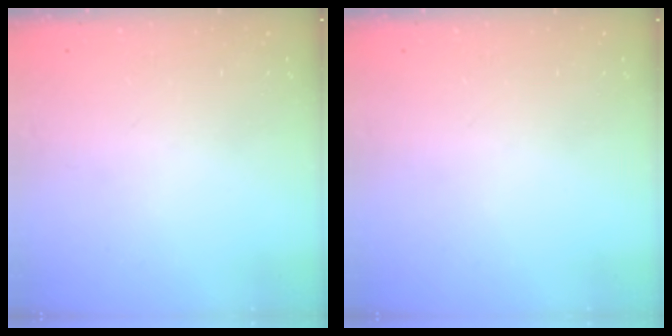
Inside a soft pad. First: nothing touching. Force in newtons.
{"total": 0.0}